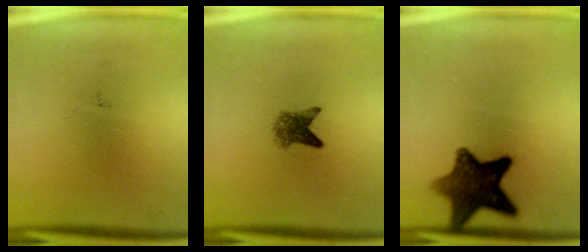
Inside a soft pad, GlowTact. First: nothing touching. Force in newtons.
{"total": 3.3}
{"total": 11.0}